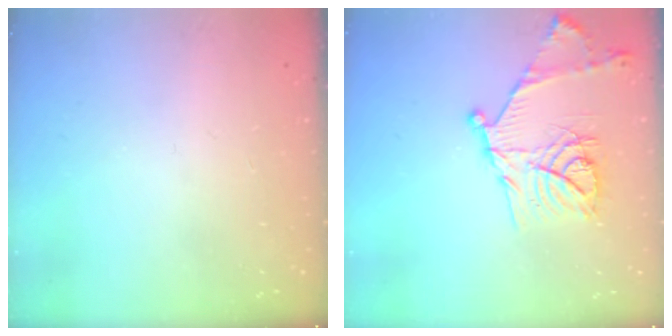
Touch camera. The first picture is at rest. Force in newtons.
{"total": 17.5, "press": 17.5, "slide": 1.2}